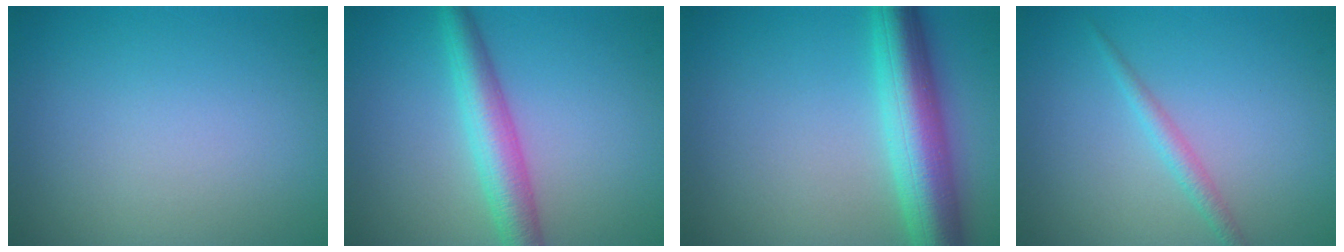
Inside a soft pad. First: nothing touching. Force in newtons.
{"total": 4.4, "press": 4.4, "slide": 0.1}
{"total": 7.3, "press": 7.3, "slide": 0.2}
{"total": 1.5, "press": 1.5, "slide": 0.0}